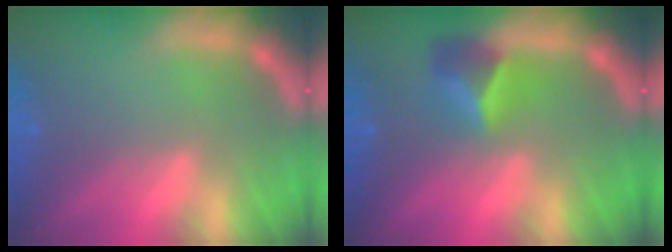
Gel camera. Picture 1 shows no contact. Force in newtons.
{"total": 3.4}